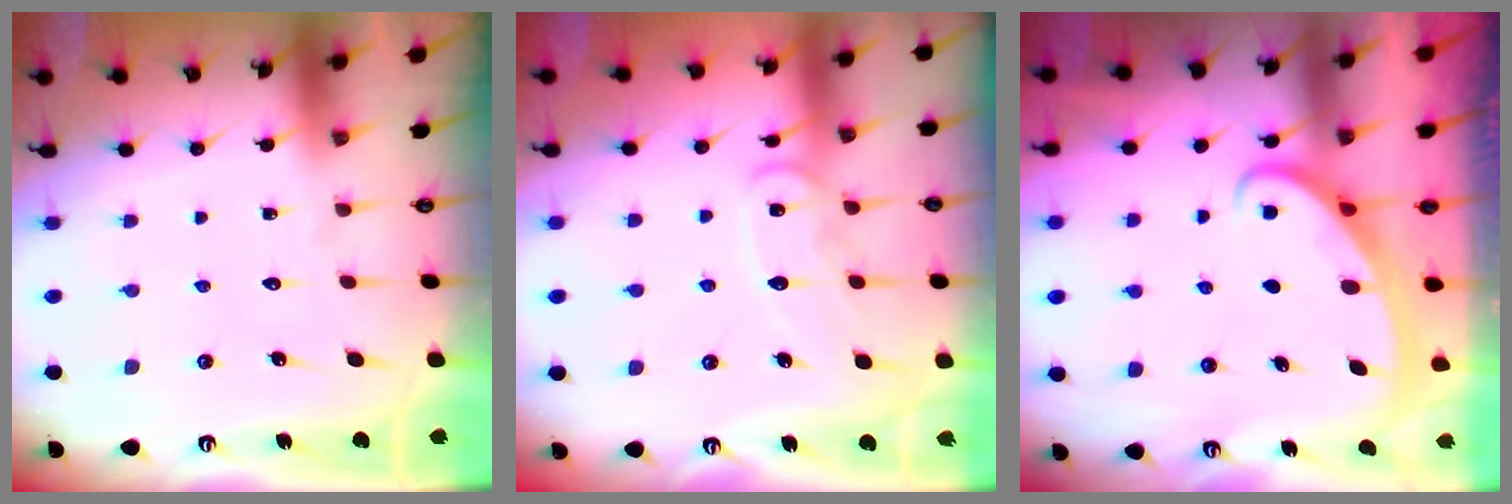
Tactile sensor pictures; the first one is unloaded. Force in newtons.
{"total": 10.7, "press": 10.6, "slide": 1.0}
{"total": 2.6, "press": 2.6, "slide": 0.4}